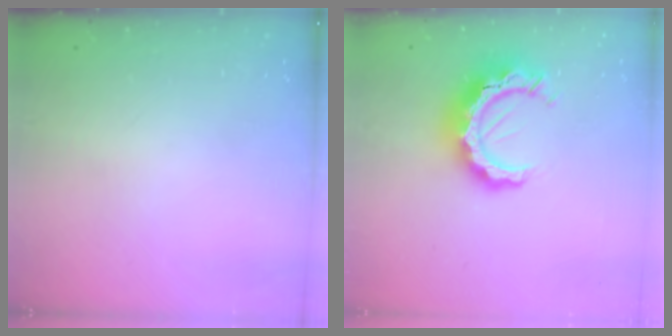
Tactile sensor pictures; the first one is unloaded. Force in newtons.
{"total": 12.8, "press": 12.8, "slide": 1.3}